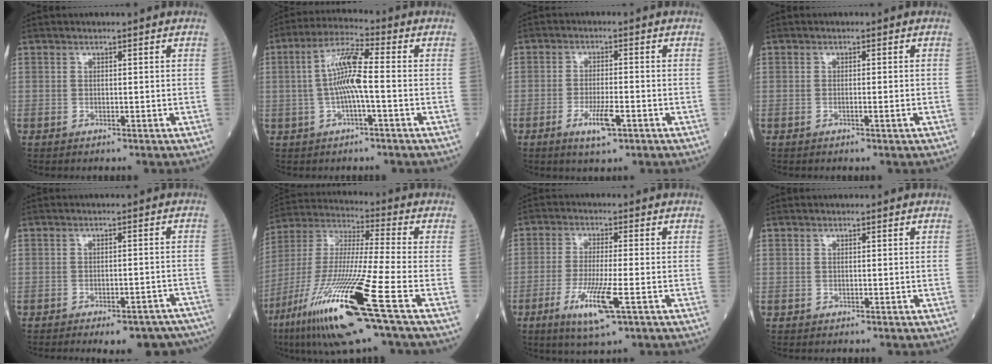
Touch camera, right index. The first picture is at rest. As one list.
[{"total": 7.8, "force": [-0.7, 0.8, 7.7], "torque": [-0.155, 0.016, -0.018]}, {"total": 4.9, "force": [-2.5, 1.0, 4.1], "torque": [-0.081, -0.003, -0.043]}, {"total": 0.9, "force": [-0.4, -0.2, 0.7], "torque": [-0.019, -0.002, -0.004]}, {"total": 14.3, "force": [-12.1, 4.2, 6.4], "torque": [-0.055, 0.015, -0.136]}, {"total": 22.3, "force": [-10.9, 0.2, 19.4], "torque": [-0.403, -0.058, -0.207]}, {"total": 8.3, "force": [-3.7, 0.5, 7.4], "torque": [-0.147, -0.020, -0.064]}, {"total": 0.0}]